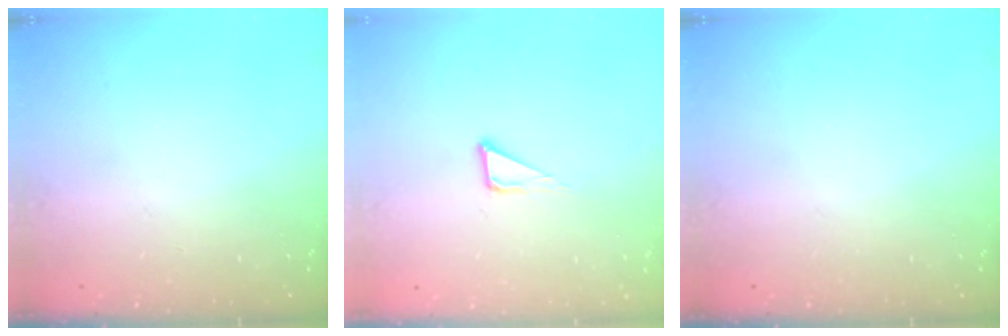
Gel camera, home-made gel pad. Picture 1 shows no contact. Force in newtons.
{"total": 3.6, "press": 3.6, "slide": 0.3}
{"total": 0.0}